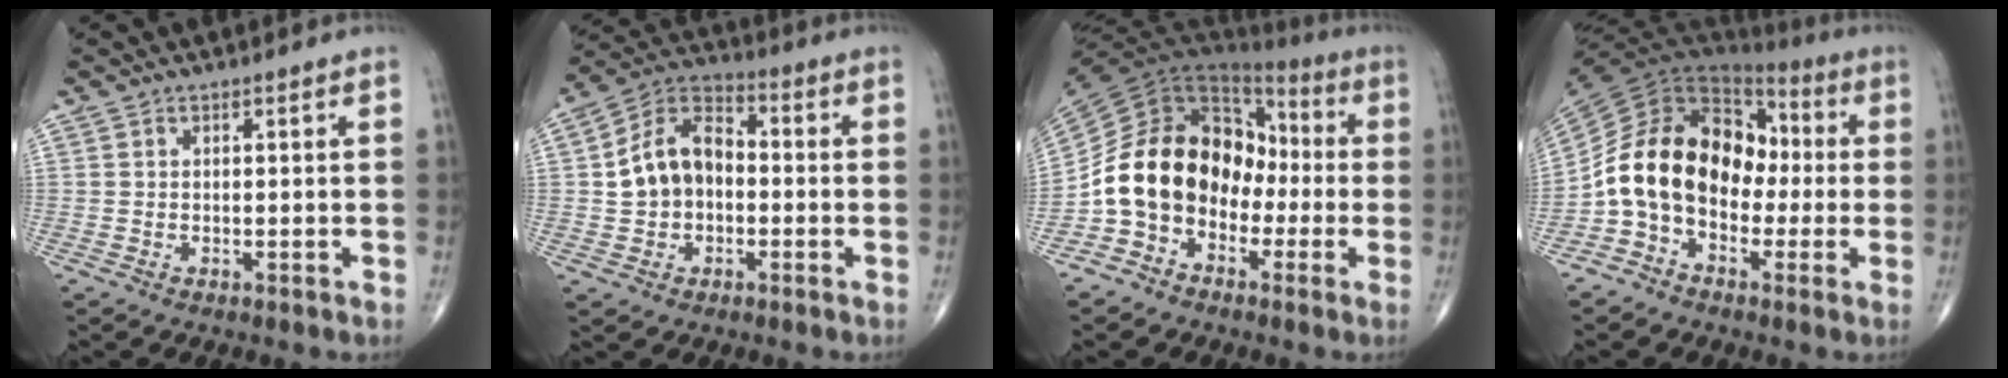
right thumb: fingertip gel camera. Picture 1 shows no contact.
{"total": 11.7, "force": [-0.3, 8.5, 8.1], "torque": [-0.126, 0.037, -0.019]}
{"total": 15.8, "force": [-4.1, 11.8, 9.7], "torque": [-0.150, 0.065, -0.083]}
{"total": 16.6, "force": [-2.2, 11.7, 11.6], "torque": [-0.189, 0.058, -0.049]}